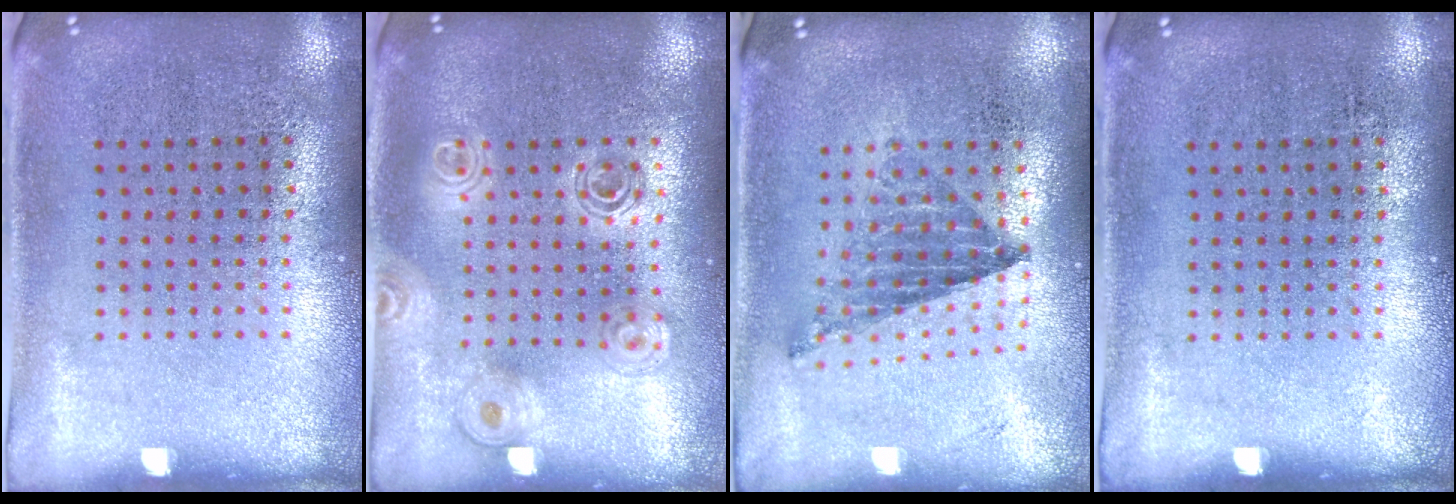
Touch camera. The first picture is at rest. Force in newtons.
{"total": 1.5, "press": 1.4, "slide": 0.7}
{"total": 0.5, "press": 0.5, "slide": 0.1}
{"total": 0.0}